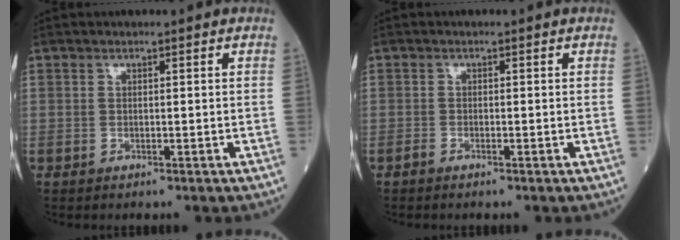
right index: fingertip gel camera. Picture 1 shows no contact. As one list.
[{"total": 0.9, "force": [-0.7, 0.0, 0.6], "torque": [-0.016, -0.002, -0.010]}]